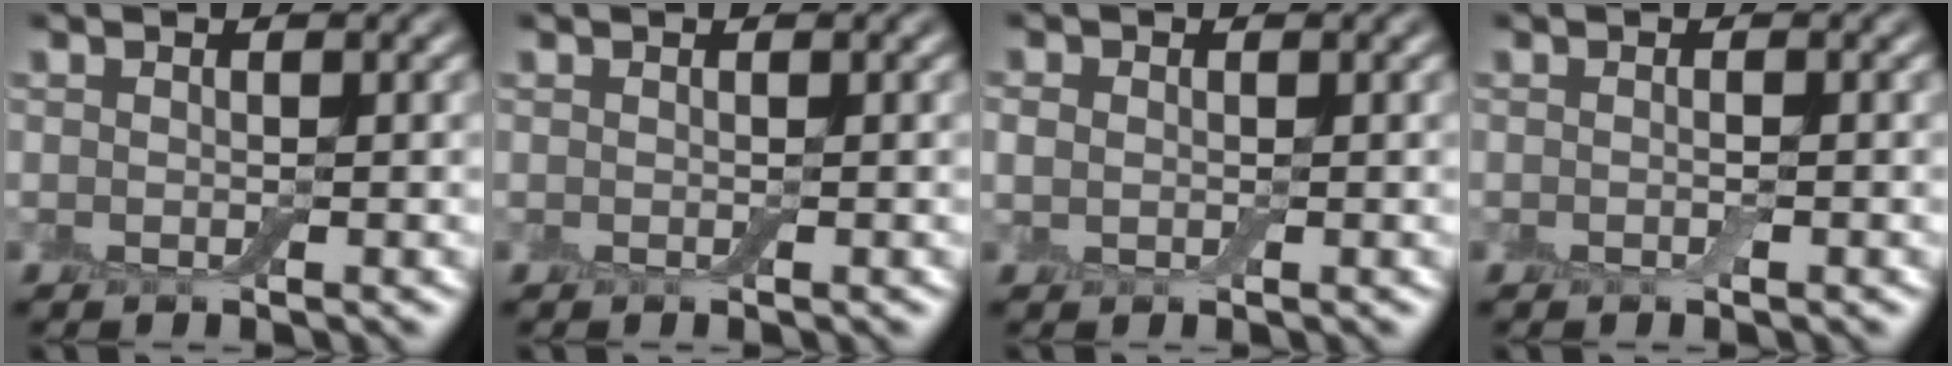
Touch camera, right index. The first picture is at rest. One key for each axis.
{"total": 0.0}
{"total": 1.2, "fx": 0.1, "fy": 1.0, "fz": 0.6, "tx": -0.011, "ty": 0.002, "tz": -0.002}
{"total": 0.6, "fx": -0.3, "fy": 0.0, "fz": 0.5, "tx": -0.011, "ty": -0.002, "tz": -0.005}